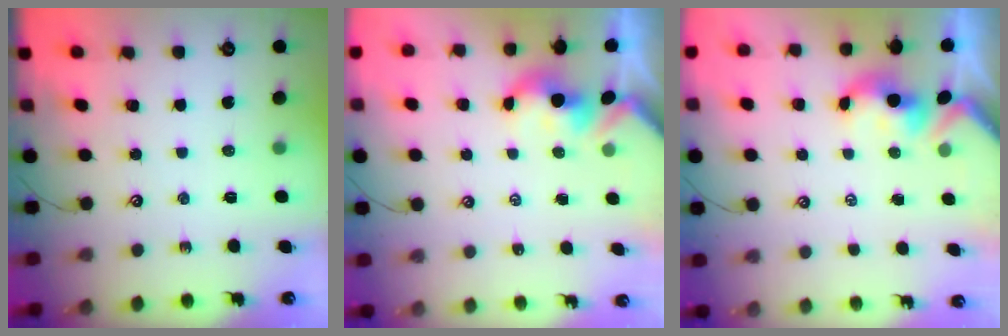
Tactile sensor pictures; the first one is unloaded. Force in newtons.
{"total": 1.6, "press": 1.6, "slide": 0.2}
{"total": 1.1, "press": 0.8, "slide": 0.7}